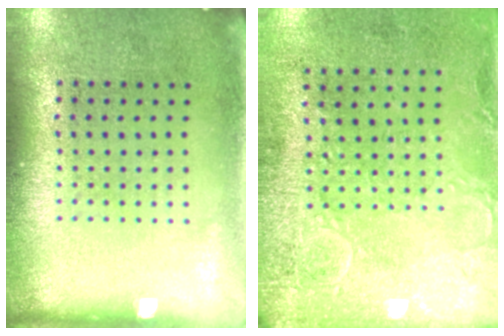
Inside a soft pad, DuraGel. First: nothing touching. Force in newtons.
{"total": 2.9, "press": 2.3, "slide": 1.8}